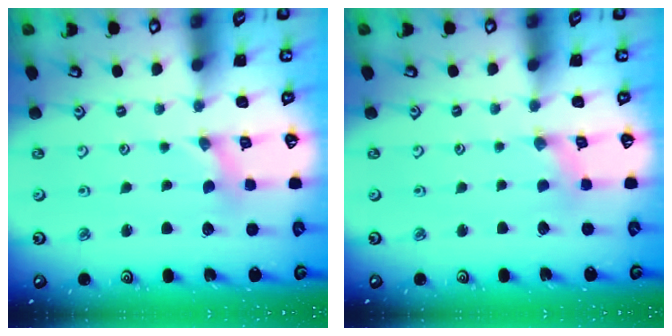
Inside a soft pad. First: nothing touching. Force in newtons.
{"total": 0.0}